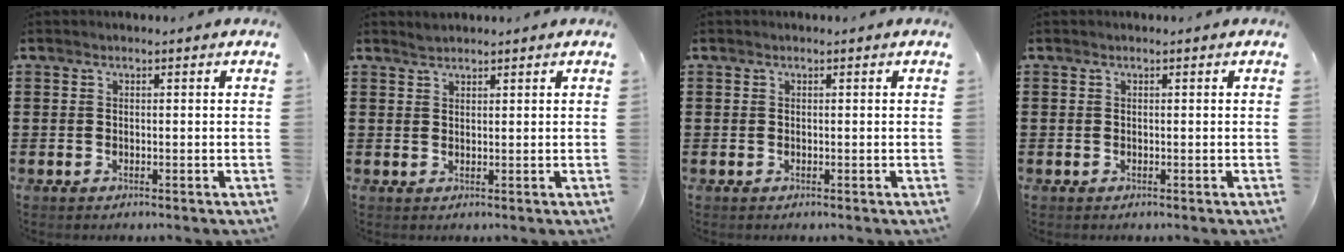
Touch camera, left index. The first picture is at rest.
{"total": 1.4, "force": [1.3, 0.3, 0.3], "torque": [-0.009, 0.000, 0.026]}
{"total": 0.0}
{"total": 0.0}